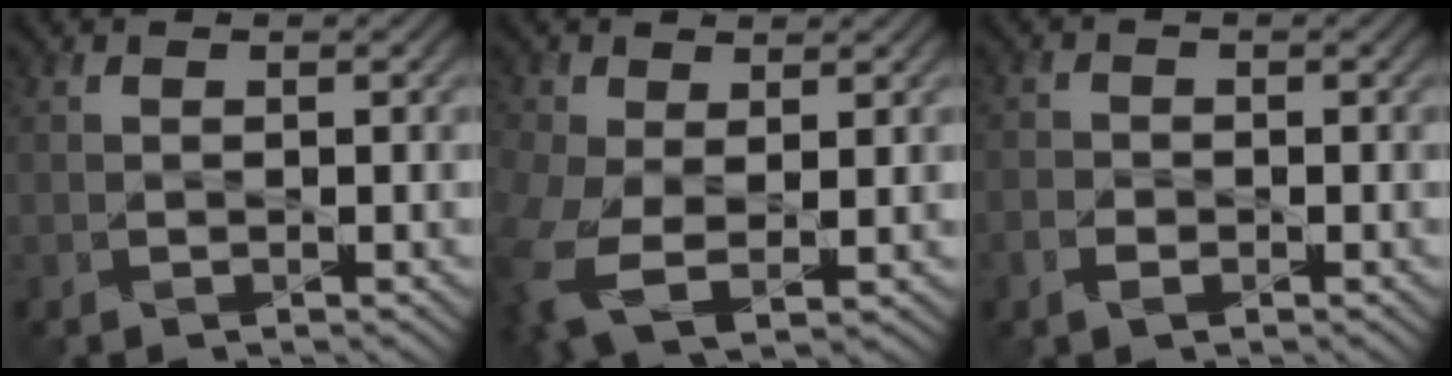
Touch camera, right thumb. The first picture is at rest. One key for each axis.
{"total": 8.4, "fx": -1.4, "fy": 5.3, "fz": 6.4, "tx": -0.183, "ty": -0.034, "tz": -0.017}
{"total": 2.2, "fx": -1.1, "fy": 1.5, "fz": 1.2, "tx": -0.027, "ty": -0.003, "tz": -0.026}